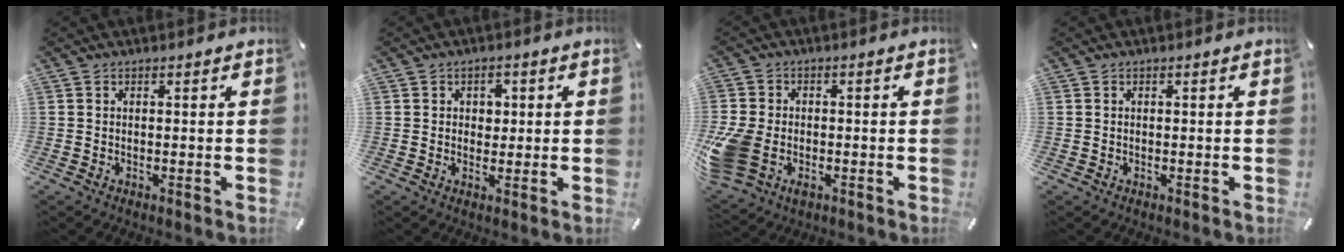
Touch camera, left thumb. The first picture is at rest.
{"total": 2.5, "force": [0.3, 2.3, 1.1], "torque": [-0.002, -0.005, -0.004]}
{"total": 9.3, "force": [-2.5, 6.9, 5.7], "torque": [-0.129, 0.011, -0.040]}
{"total": 0.0}